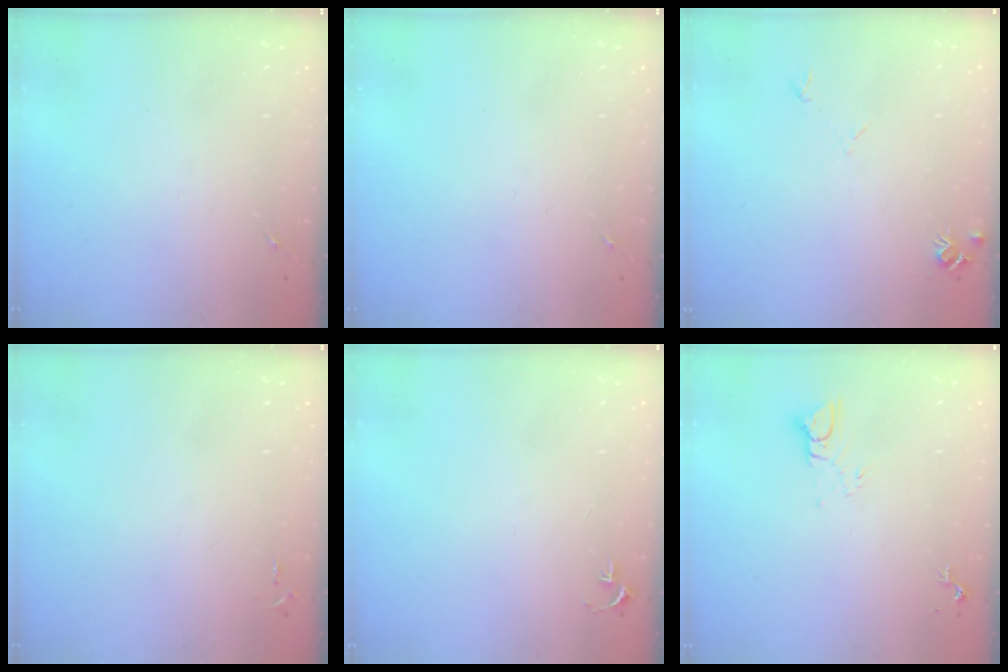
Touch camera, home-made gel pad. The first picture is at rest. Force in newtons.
{"total": 0.0}
{"total": 5.5, "press": 5.5, "slide": 0.7}
{"total": 2.6, "press": 2.6, "slide": 0.4}
{"total": 2.7, "press": 2.7, "slide": 0.3}
{"total": 4.4, "press": 4.4, "slide": 0.3}